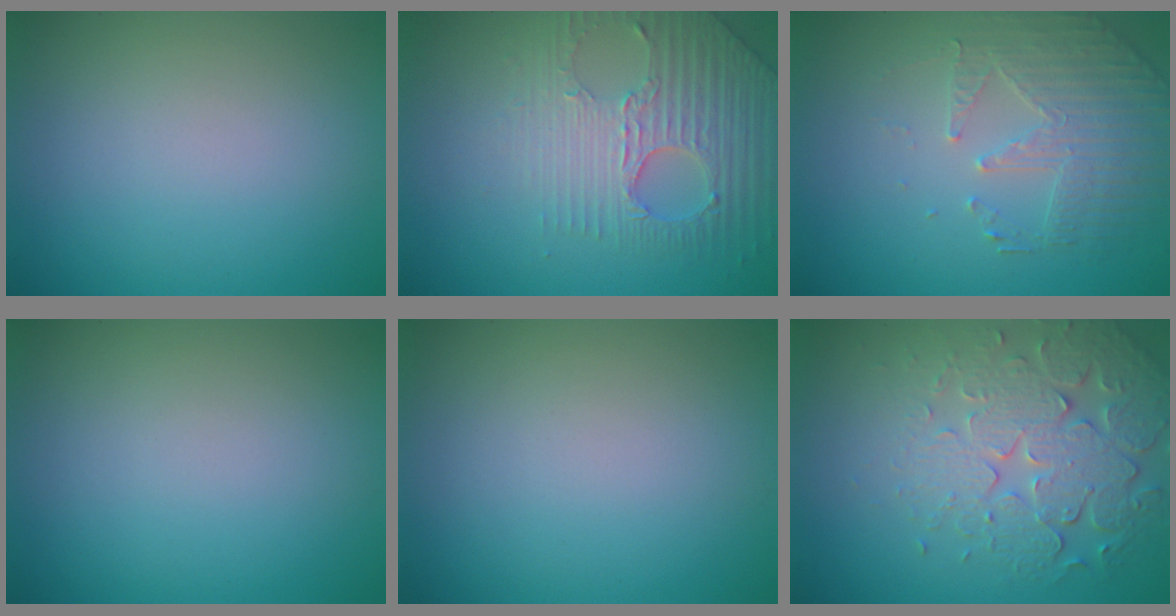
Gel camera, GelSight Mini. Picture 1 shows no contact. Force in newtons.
{"total": 4.0, "press": 3.8, "slide": 1.2}
{"total": 2.5, "press": 2.2, "slide": 1.2}
{"total": 0.0}
{"total": 0.0}
{"total": 6.5, "press": 5.0, "slide": 4.2}